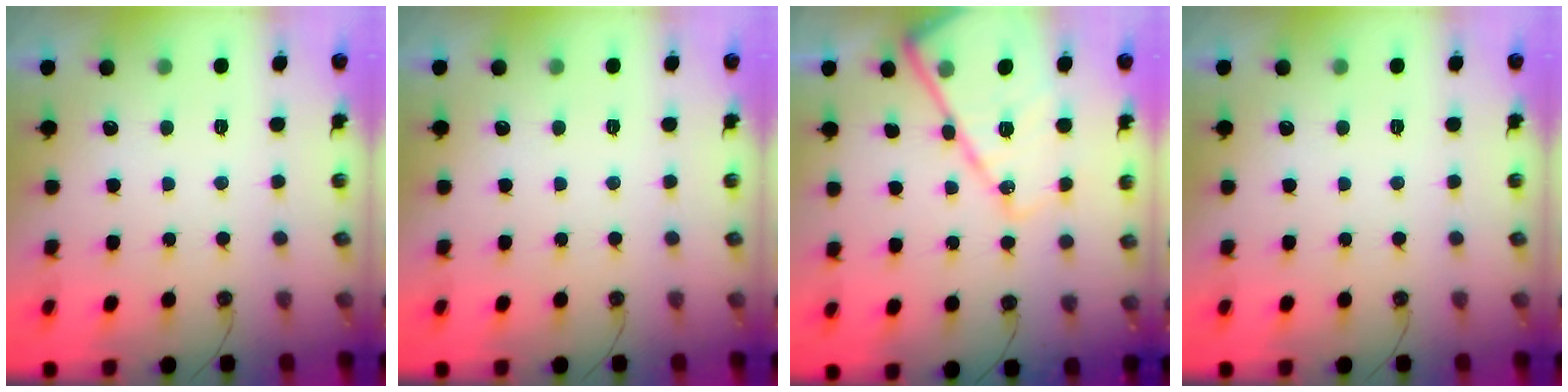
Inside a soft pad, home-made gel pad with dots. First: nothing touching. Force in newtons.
{"total": 0.0}
{"total": 19.7, "press": 19.5, "slide": 2.1}
{"total": 0.0}